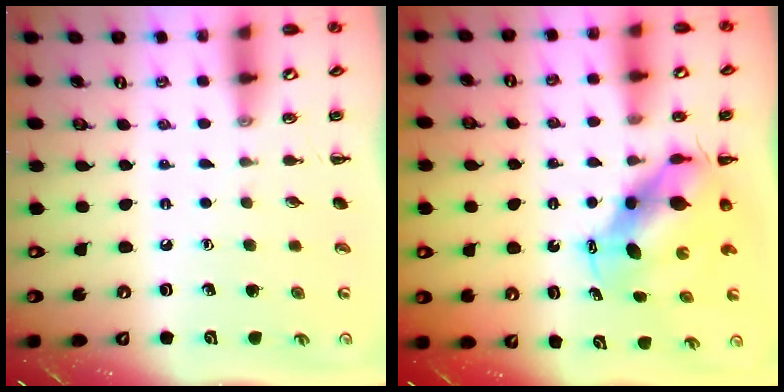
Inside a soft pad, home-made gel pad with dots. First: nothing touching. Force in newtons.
{"total": 7.6, "press": 7.5, "slide": 1.4}